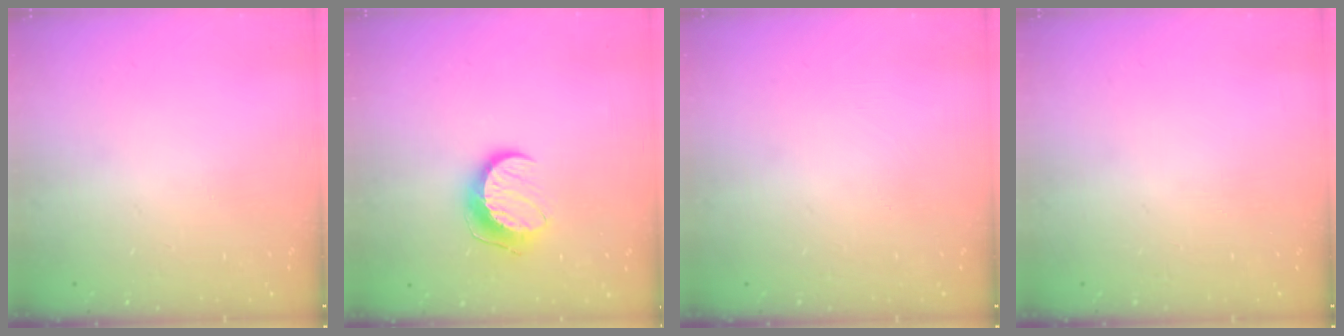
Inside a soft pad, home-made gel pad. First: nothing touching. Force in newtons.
{"total": 10.5, "press": 10.5, "slide": 0.4}
{"total": 0.0}
{"total": 0.0}